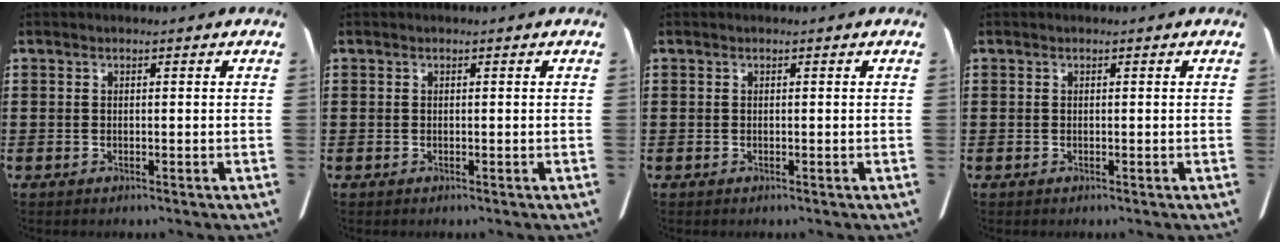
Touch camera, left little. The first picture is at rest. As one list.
[{"total": 0.0}, {"total": 0.0}, {"total": 0.0}]